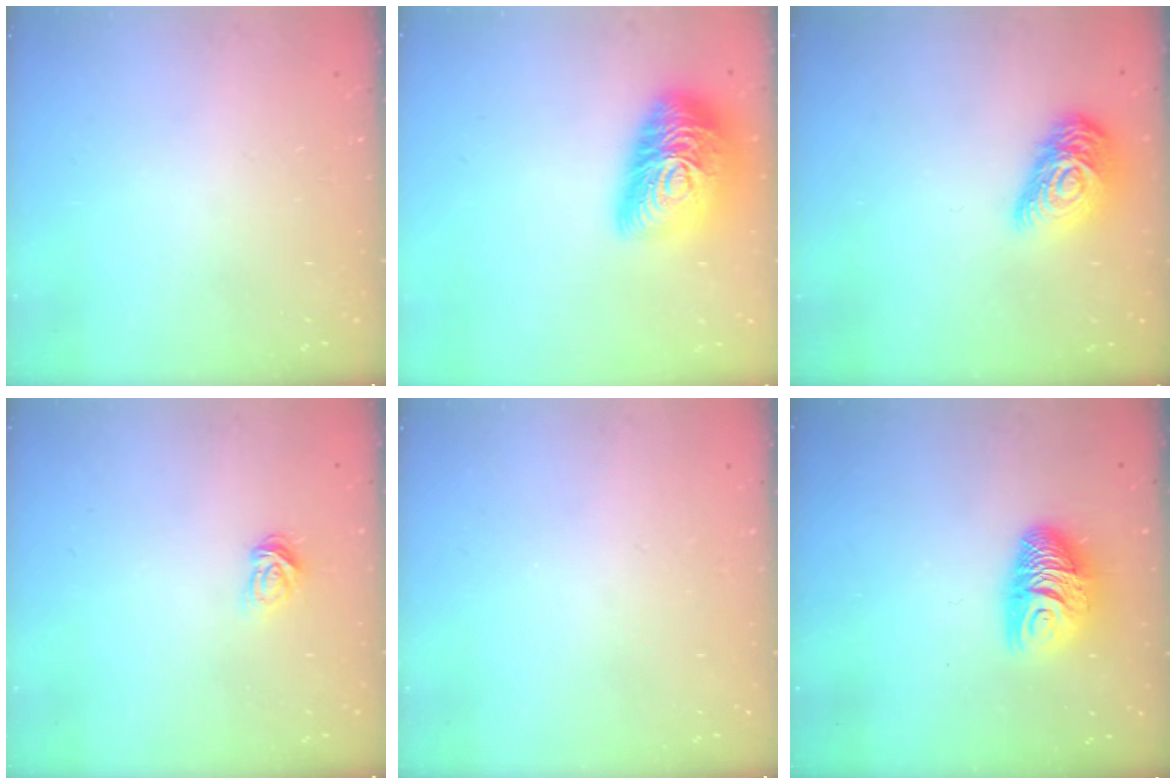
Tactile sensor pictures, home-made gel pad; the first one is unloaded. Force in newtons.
{"total": 21.3, "press": 21.2, "slide": 1.0}
{"total": 14.2, "press": 14.1, "slide": 0.5}
{"total": 4.7, "press": 4.7, "slide": 0.5}
{"total": 0.0}
{"total": 9.9, "press": 9.9, "slide": 0.3}